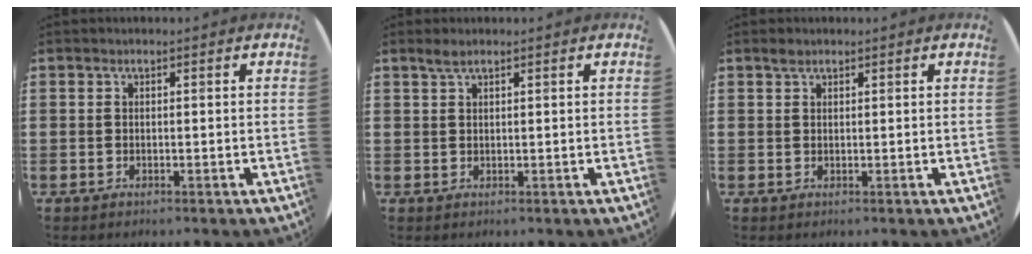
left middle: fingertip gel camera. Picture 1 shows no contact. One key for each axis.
{"total": 1.3, "fx": 1.1, "fy": 0.1, "fz": 0.7, "tx": -0.016, "ty": 0.003, "tz": 0.019}
{"total": 0.8, "fx": 0.7, "fy": 0.3, "fz": 0.3, "tx": -0.007, "ty": 0.002, "tz": 0.013}